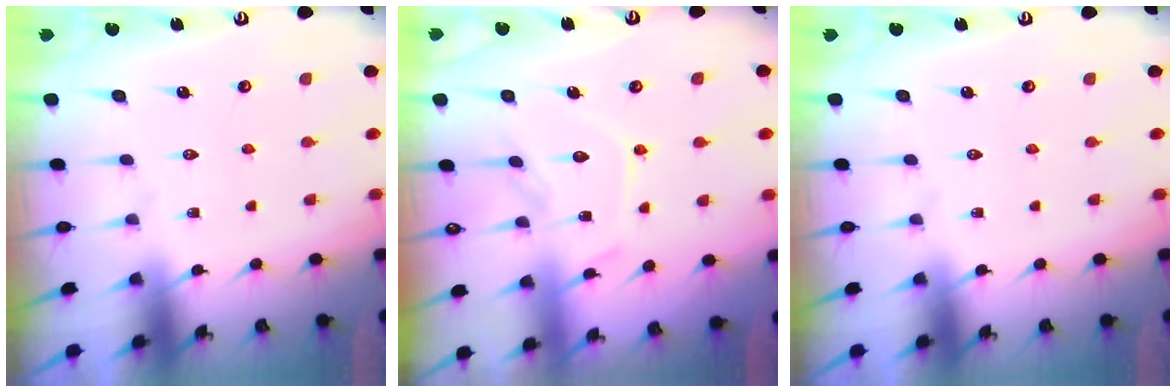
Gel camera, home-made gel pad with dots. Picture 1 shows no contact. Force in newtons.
{"total": 10.5, "press": 10.5, "slide": 0.9}
{"total": 0.0}